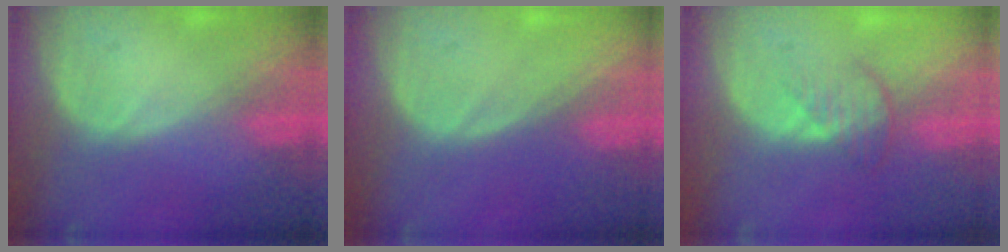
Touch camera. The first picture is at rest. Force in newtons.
{"total": 0.0}
{"total": 3.7, "press": 3.2, "slide": 1.8}